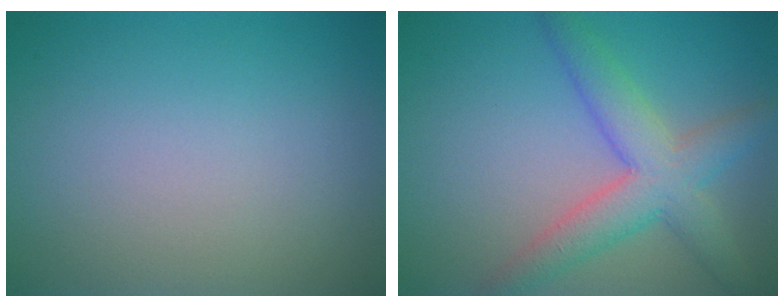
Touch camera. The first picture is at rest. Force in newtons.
{"total": 5.5, "press": 5.4, "slide": 0.3}